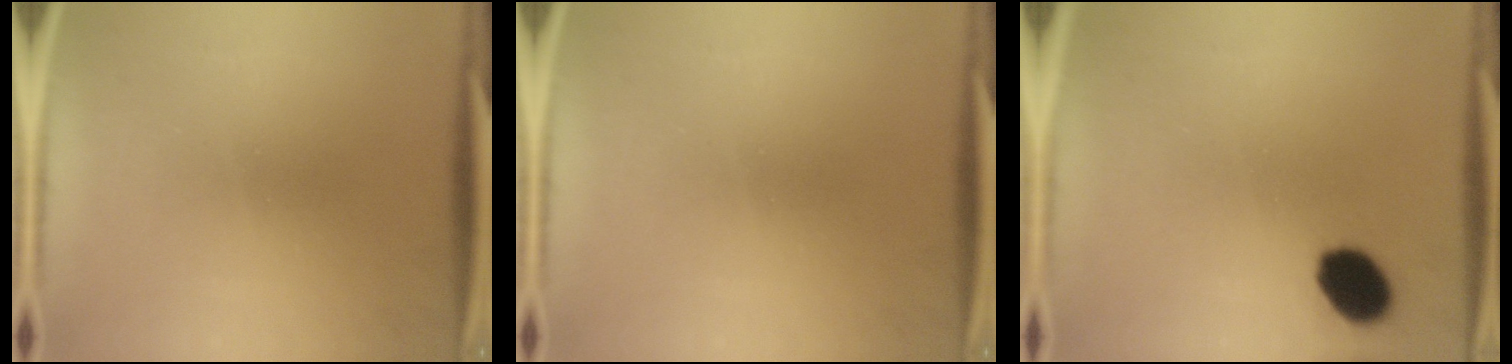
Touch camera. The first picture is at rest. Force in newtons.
{"total": 0.0}
{"total": 8.7}